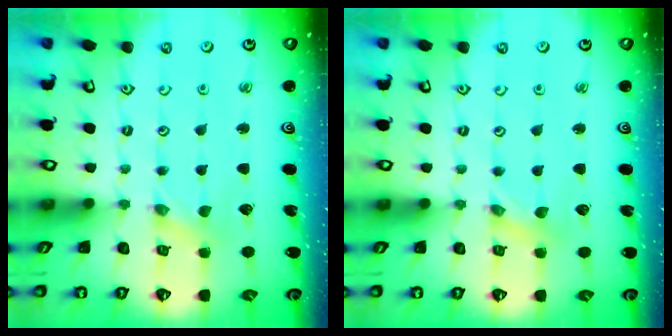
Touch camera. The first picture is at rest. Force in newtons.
{"total": 0.7, "press": 0.7, "slide": 0.2}